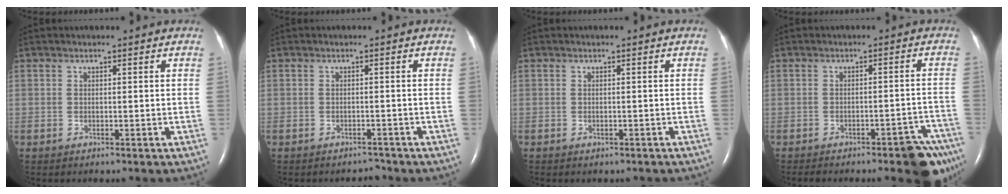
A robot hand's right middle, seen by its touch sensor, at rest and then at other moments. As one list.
[{"total": 1.2, "force": [-1.2, 0.3, -0.1], "torque": [-0.002, -0.004, -0.015]}, {"total": 0.6, "force": [-0.4, 0.3, 0.2], "torque": [-0.009, -0.001, -0.003]}, {"total": 8.9, "force": [-6.7, 2.0, 5.5], "torque": [-0.040, 0.013, -0.083]}]